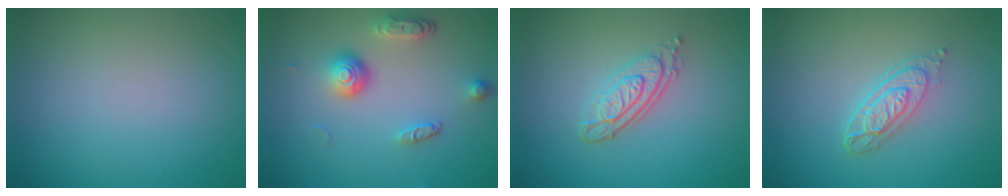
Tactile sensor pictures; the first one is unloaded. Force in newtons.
{"total": 3.9, "press": 2.9, "slide": 2.7}
{"total": 3.6, "press": 2.8, "slide": 2.2}
{"total": 3.5, "press": 2.6, "slide": 2.4}